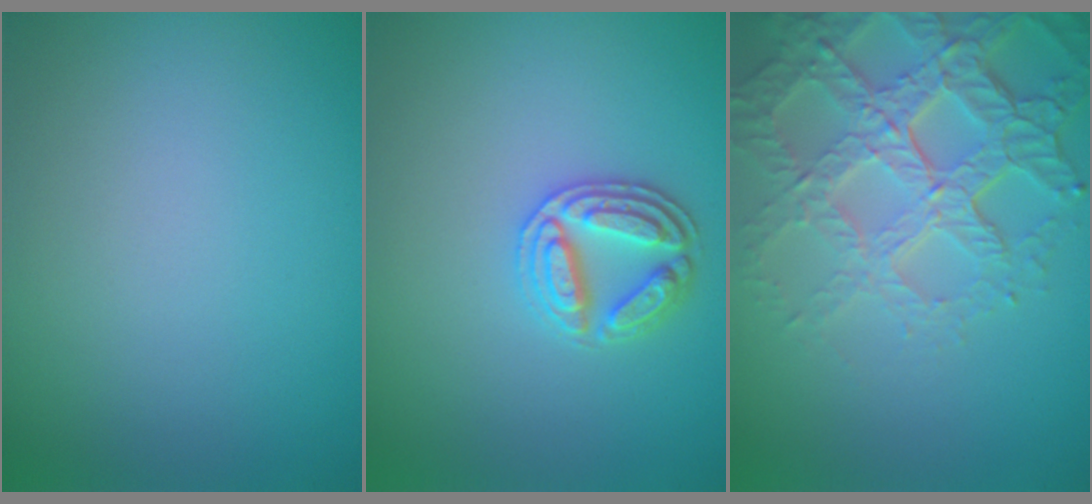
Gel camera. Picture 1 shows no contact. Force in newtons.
{"total": 2.9, "press": 2.9, "slide": 0.5}
{"total": 7.6, "press": 5.3, "slide": 5.5}